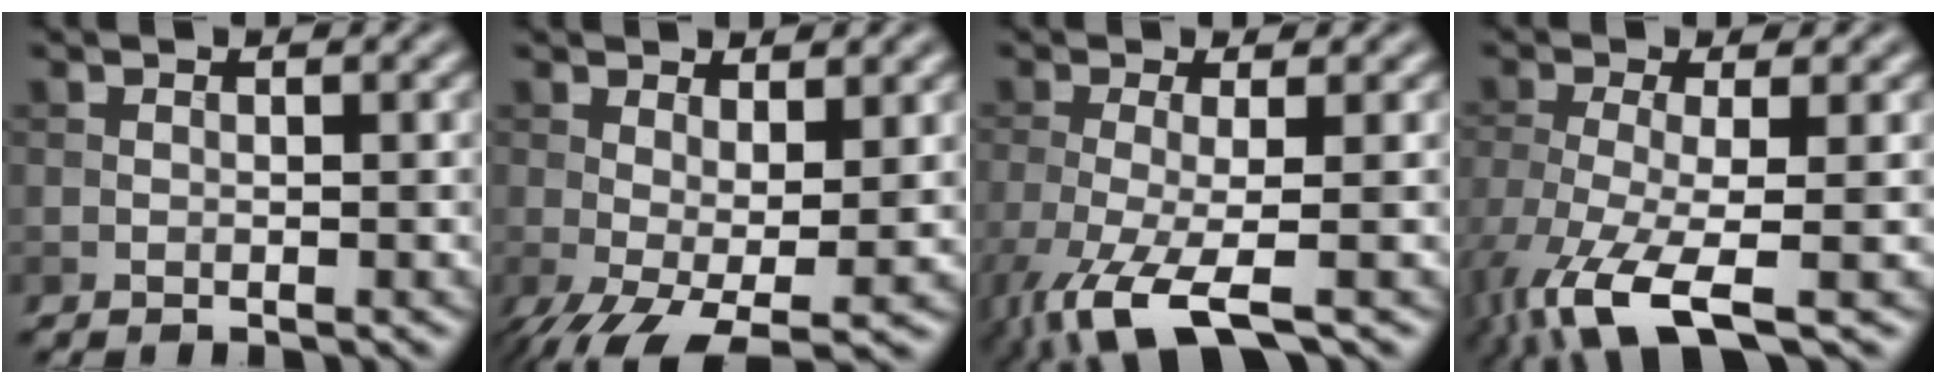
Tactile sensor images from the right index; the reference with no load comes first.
{"total": 6.4, "force": [-1.8, 2.1, 5.7], "torque": [-0.111, -0.015, -0.023]}
{"total": 6.9, "force": [-3.8, 1.6, 5.5], "torque": [-0.115, -0.018, -0.081]}
{"total": 8.4, "force": [-5.1, 2.2, 6.3], "torque": [-0.139, -0.021, -0.100]}